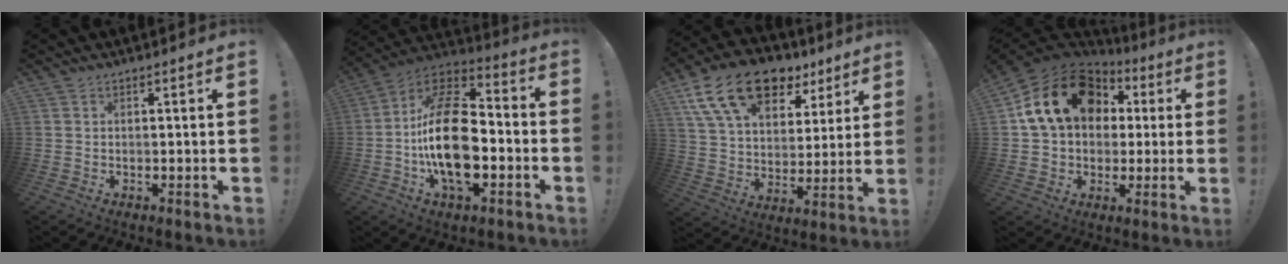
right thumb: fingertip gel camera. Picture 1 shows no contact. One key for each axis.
{"total": 23.1, "fx": -3.3, "fy": 12.7, "fz": 19.1, "tx": -0.352, "ty": 0.019, "tz": -0.055}
{"total": 19.4, "fx": 11.9, "fy": 11.2, "fz": 10.6, "tx": -0.171, "ty": -0.065, "tz": 0.216}
{"total": 21.5, "fx": 6.6, "fy": 15.4, "fz": 13.5, "tx": -0.221, "ty": -0.005, "tz": 0.128}